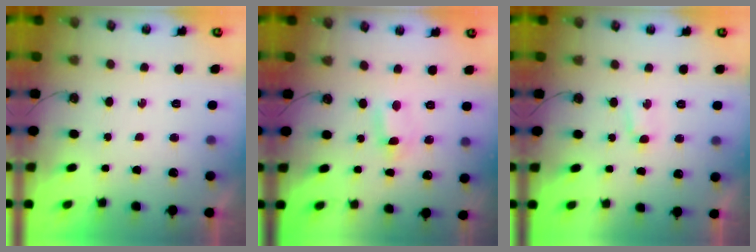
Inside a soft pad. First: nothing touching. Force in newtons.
{"total": 1.6, "press": 1.5, "slide": 0.2}
{"total": 4.8, "press": 3.0, "slide": 3.8}